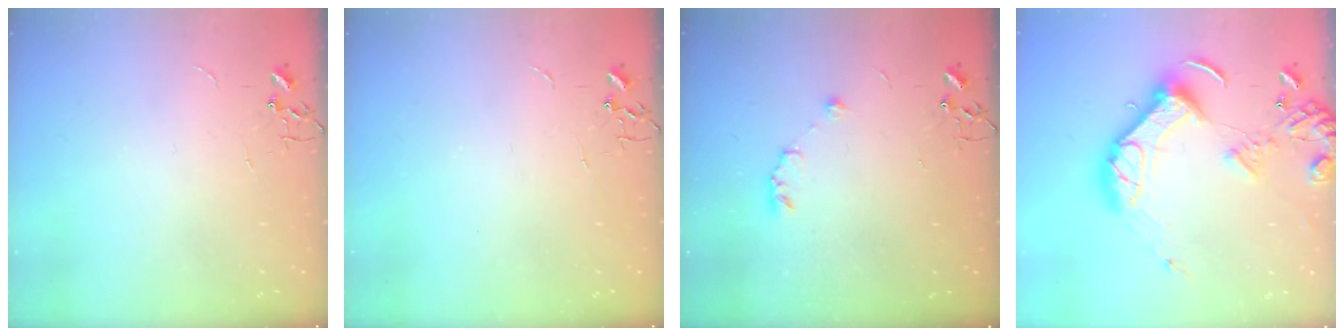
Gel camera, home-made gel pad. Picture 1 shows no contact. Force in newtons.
{"total": 0.0}
{"total": 6.0, "press": 6.0, "slide": 0.6}
{"total": 16.3, "press": 16.1, "slide": 2.7}